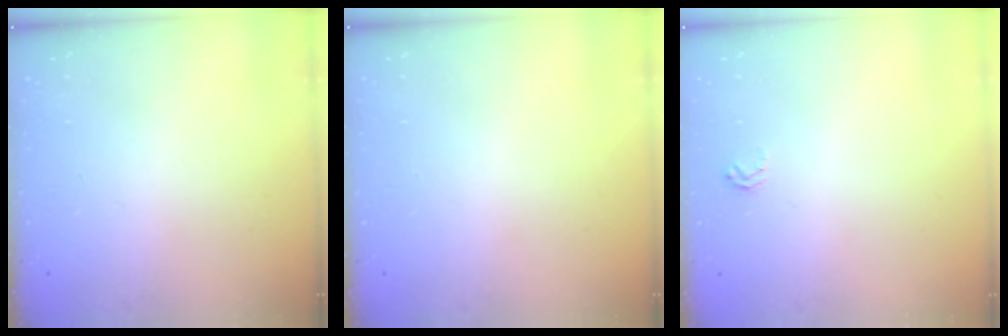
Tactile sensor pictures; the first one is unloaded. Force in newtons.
{"total": 0.0}
{"total": 2.5, "press": 2.5, "slide": 0.3}